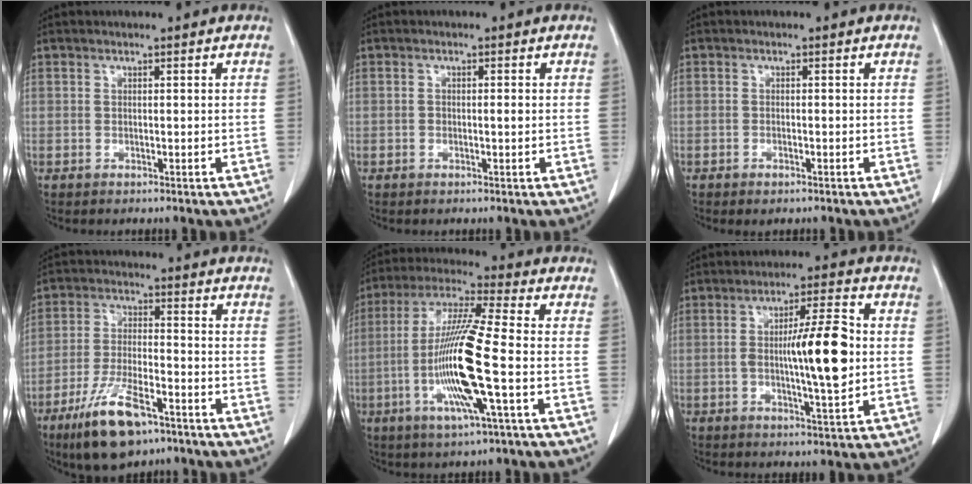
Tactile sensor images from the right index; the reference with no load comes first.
{"total": 1.0, "force": [-0.1, 0.4, 0.9], "torque": [-0.014, 0.001, -0.001]}
{"total": 1.0, "force": [-0.6, 0.3, 0.7], "torque": [-0.015, -0.002, -0.004]}
{"total": 11.6, "force": [-7.4, 3.4, 8.3], "torque": [-0.169, -0.016, -0.129]}
{"total": 14.7, "force": [-3.3, 0.0, 14.3], "torque": [-0.293, -0.010, -0.072]}
{"total": 11.0, "force": [-0.3, 1.5, 10.9], "torque": [-0.176, 0.006, -0.006]}